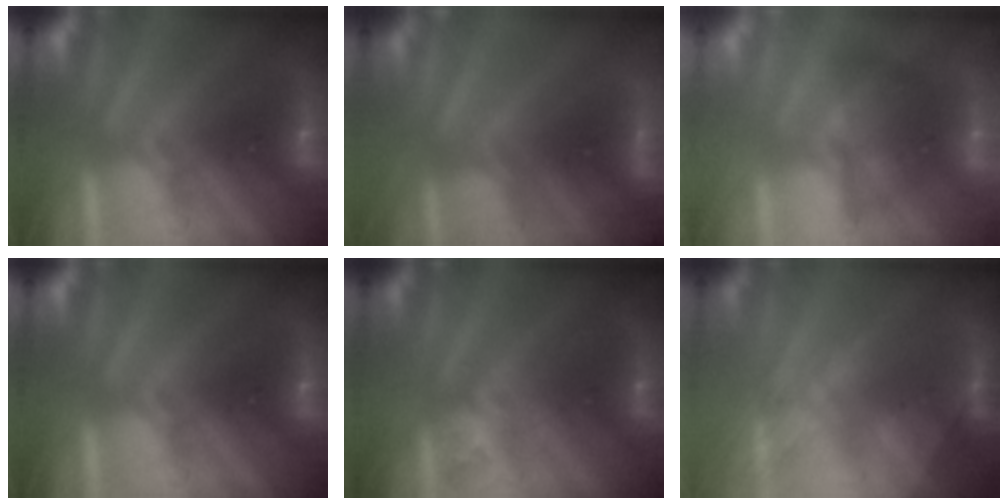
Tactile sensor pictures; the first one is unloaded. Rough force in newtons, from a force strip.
{"total": 4.8}
{"total": 2.1}
{"total": 0.0}
{"total": 2.1}
{"total": 2.7}